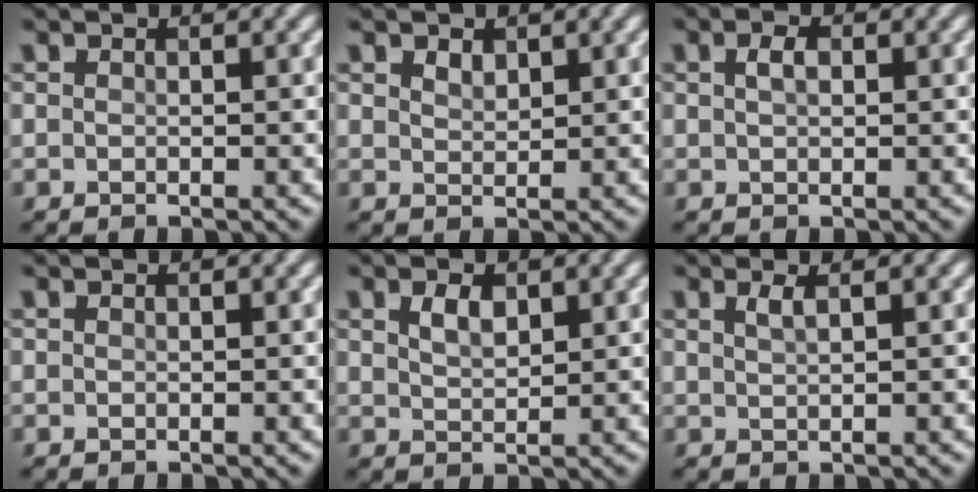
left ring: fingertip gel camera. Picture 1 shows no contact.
{"total": 1.2, "force": [0.9, 0.6, 0.5], "torque": [-0.011, -0.001, 0.019]}
{"total": 1.5, "force": [0.4, 0.8, 1.1], "torque": [-0.022, 0.003, 0.006]}
{"total": 0.0}
{"total": 2.0, "force": [1.0, 1.0, 1.4], "torque": [-0.028, 0.001, 0.023]}
{"total": 1.3, "force": [0.7, 0.4, 1.0], "torque": [-0.017, 0.002, 0.010]}